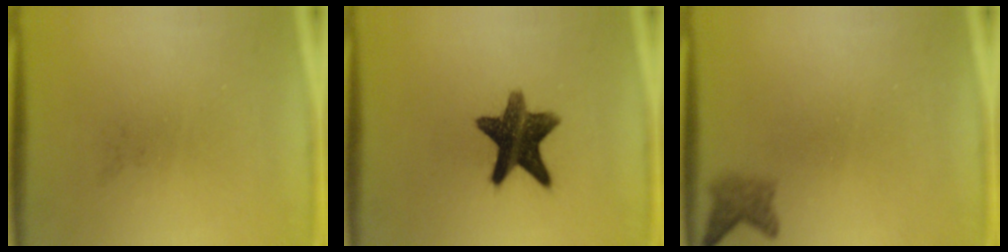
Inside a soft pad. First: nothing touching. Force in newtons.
{"total": 12.0}
{"total": 2.1}